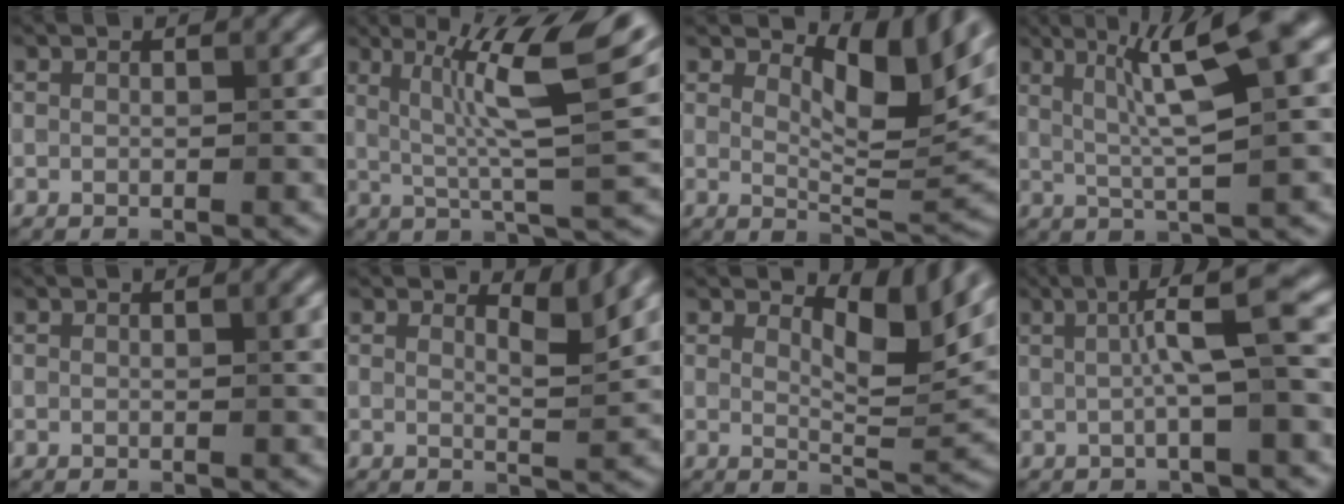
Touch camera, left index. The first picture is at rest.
{"total": 9.7, "force": [3.3, 1.6, 9.0], "torque": [-0.140, 0.005, 0.058]}
{"total": 6.7, "force": [3.6, 2.2, 5.3], "torque": [-0.075, -0.007, 0.057]}
{"total": 8.8, "force": [3.0, 1.4, 8.1], "torque": [-0.122, 0.022, 0.051]}
{"total": 1.3, "force": [0.3, 0.3, 1.2], "torque": [-0.015, 0.003, 0.003]}
{"total": 2.5, "force": [1.7, 0.4, 1.8], "torque": [-0.020, -0.005, 0.023]}
{"total": 4.7, "force": [3.0, 1.1, 3.4], "torque": [-0.057, -0.008, 0.042]}
{"total": 5.3, "force": [0.7, 0.6, 5.2], "torque": [-0.083, 0.013, 0.007]}